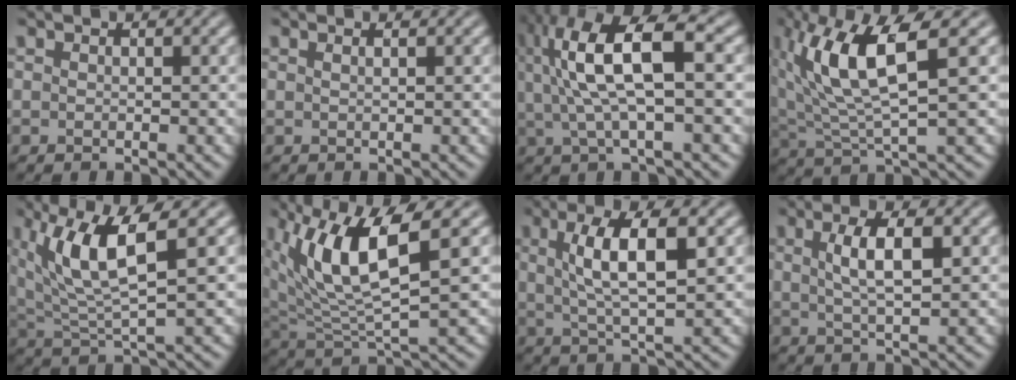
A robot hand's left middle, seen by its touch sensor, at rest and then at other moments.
{"total": 1.0, "force": [0.4, 0.5, 0.8], "torque": [0.000, 0.001, -0.007]}
{"total": 9.4, "force": [1.7, 2.9, 8.7], "torque": [-0.185, 0.013, 0.035]}
{"total": 8.0, "force": [2.3, 2.4, 7.3], "torque": [-0.161, 0.002, 0.048]}
{"total": 7.0, "force": [2.4, 1.9, 6.3], "torque": [-0.139, 0.001, 0.052]}
{"total": 8.4, "force": [2.6, 2.9, 7.4], "torque": [-0.160, -0.006, 0.052]}
{"total": 6.7, "force": [1.3, 1.9, 6.3], "torque": [-0.115, 0.006, 0.026]}
{"total": 4.4, "force": [0.8, 1.3, 4.2], "torque": [-0.084, 0.002, 0.019]}